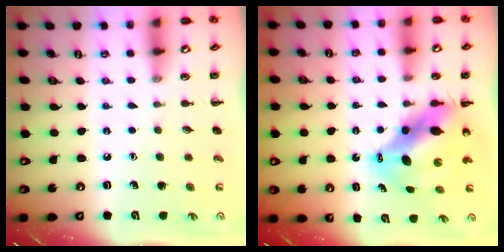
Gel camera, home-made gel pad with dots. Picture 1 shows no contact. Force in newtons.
{"total": 9.9, "press": 9.6, "slide": 2.6}